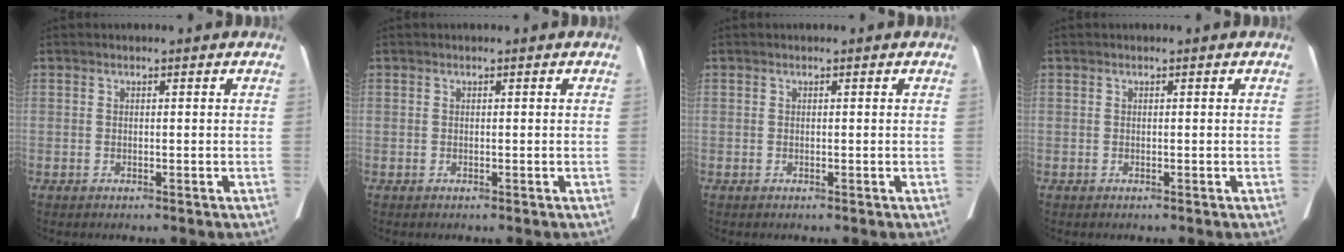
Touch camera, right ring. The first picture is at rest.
{"total": 0.0}
{"total": 0.0}
{"total": 0.0}